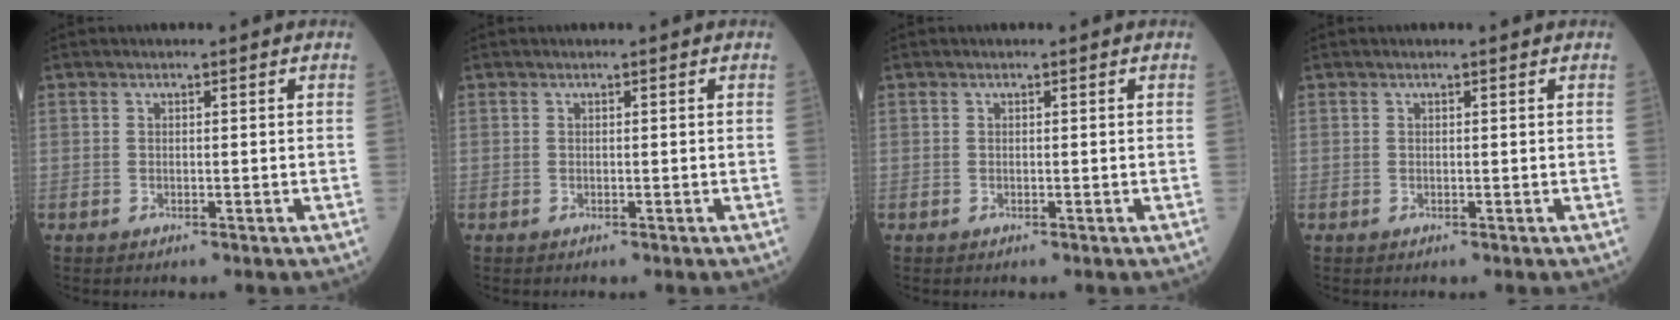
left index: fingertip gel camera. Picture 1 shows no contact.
{"total": 0.0}
{"total": 0.0}
{"total": 0.0}